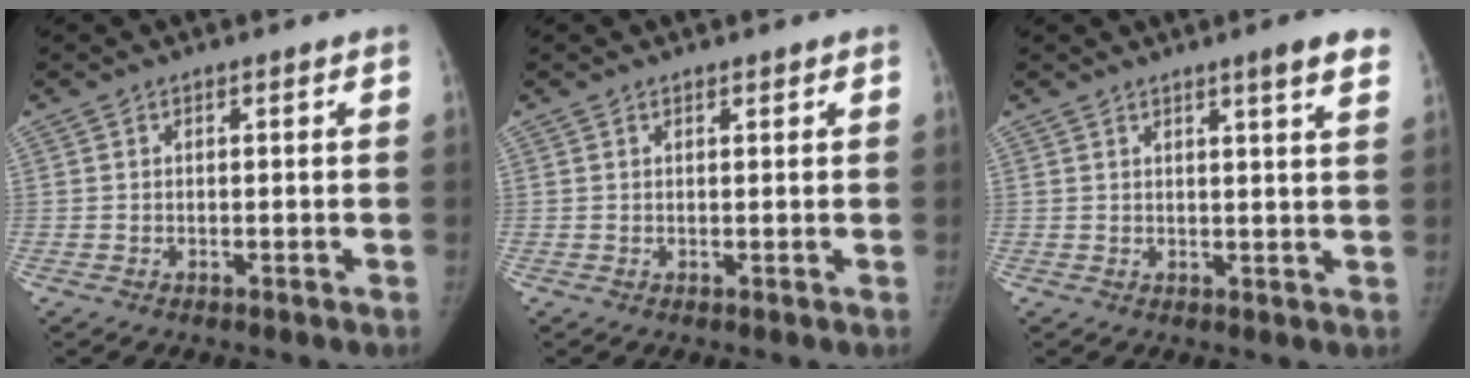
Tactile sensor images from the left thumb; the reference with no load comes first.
{"total": 0.6, "force": [0.5, 0.2, 0.2], "torque": [-0.005, -0.003, 0.009]}
{"total": 5.8, "force": [3.8, 0.2, 4.3], "torque": [-0.052, -0.016, 0.047]}